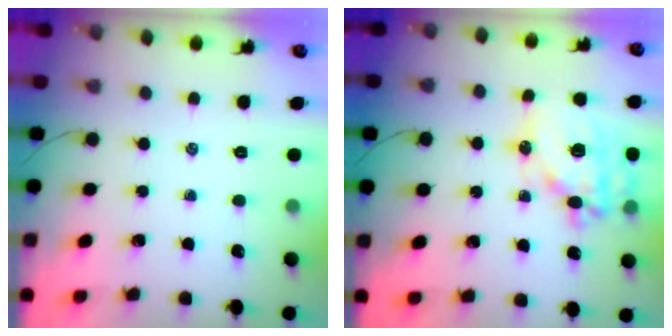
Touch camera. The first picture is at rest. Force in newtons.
{"total": 17.6, "press": 17.2, "slide": 3.4}